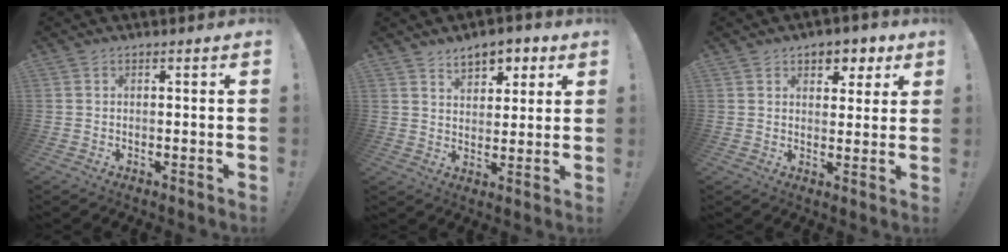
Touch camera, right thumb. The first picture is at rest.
{"total": 7.9, "force": [4.9, 4.9, 3.8], "torque": [-0.047, -0.022, 0.089]}
{"total": 6.2, "force": [3.4, 4.5, 2.5], "torque": [-0.024, -0.018, 0.059]}